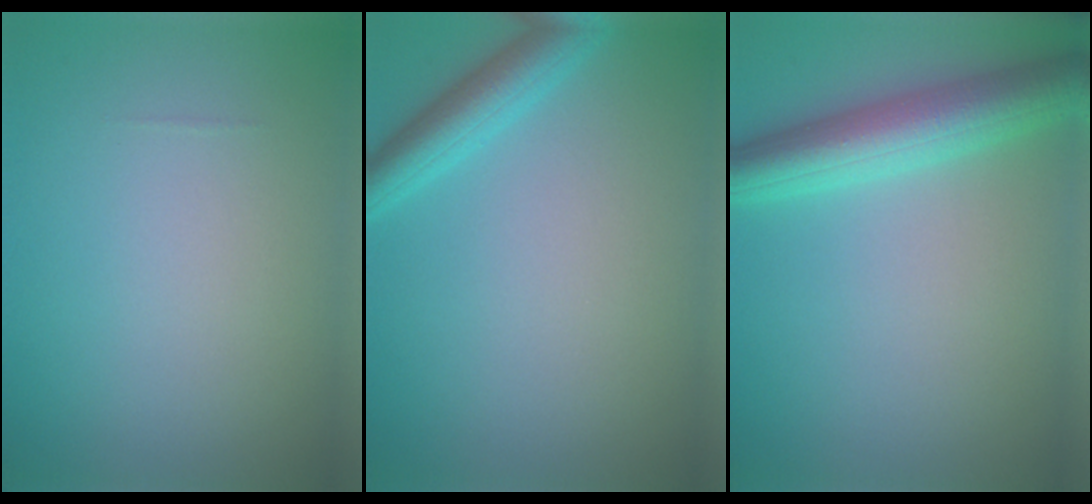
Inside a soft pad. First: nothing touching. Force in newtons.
{"total": 3.4, "press": 3.4, "slide": 0.2}
{"total": 6.0, "press": 6.0, "slide": 0.3}